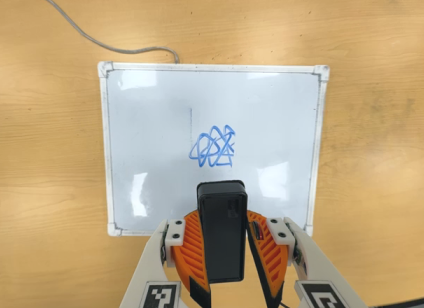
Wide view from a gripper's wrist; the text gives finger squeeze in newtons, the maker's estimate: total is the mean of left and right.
{"total": 7.5, "left": 7.7, "right": 7.2}